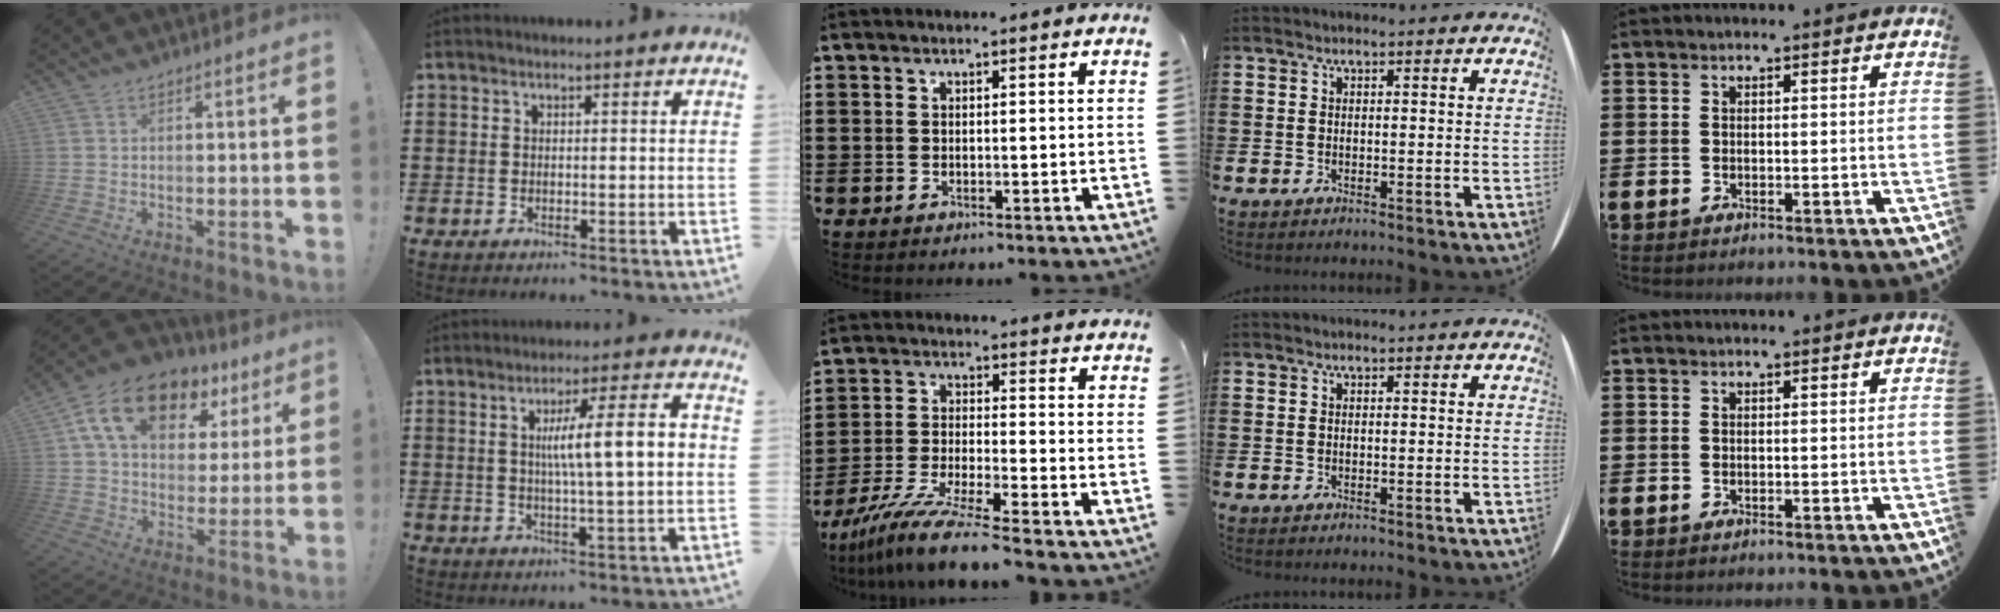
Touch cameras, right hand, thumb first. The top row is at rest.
{"thumb": {"total": 16.9, "force": [9.0, 10.4, 9.8], "torque": [-0.168, -0.032, 0.162]}, "index": {"total": 9.5, "force": [1.0, 1.2, 9.4], "torque": [-0.163, 0.000, 0.009]}, "middle": {"total": 9.1, "force": [-7.9, -0.3, 4.4], "torque": [-0.094, -0.009, -0.154]}}